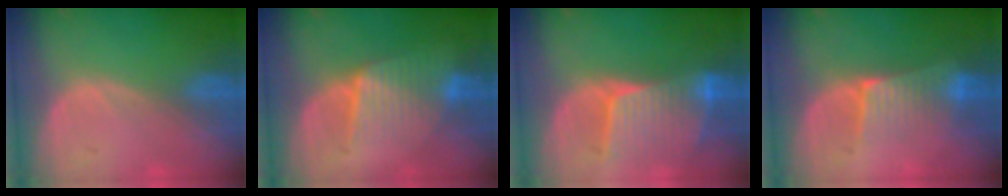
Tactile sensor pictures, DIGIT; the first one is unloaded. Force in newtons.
{"total": 6.4, "press": 6.2, "slide": 1.6}
{"total": 8.1, "press": 7.8, "slide": 2.3}
{"total": 6.3, "press": 5.5, "slide": 3.1}